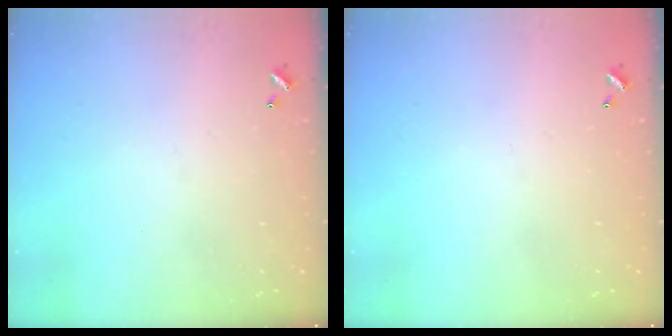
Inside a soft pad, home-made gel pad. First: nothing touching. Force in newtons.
{"total": 0.0}